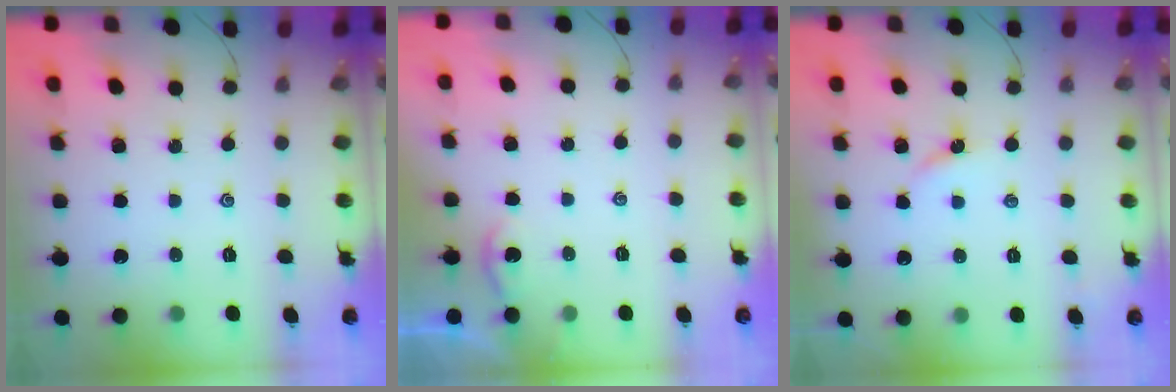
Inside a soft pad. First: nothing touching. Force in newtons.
{"total": 0.6, "press": 0.6, "slide": 0.2}
{"total": 2.8, "press": 2.7, "slide": 0.4}